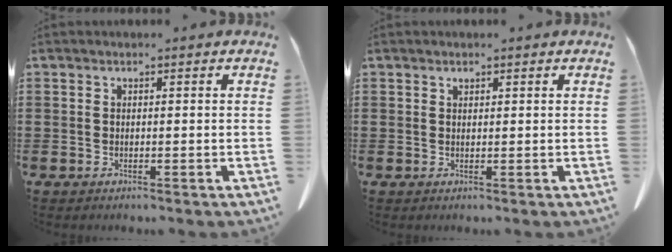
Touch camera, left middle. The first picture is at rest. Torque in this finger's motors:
{"motor_torque": [-0.05, 0.25, -0.01, 0.00]}